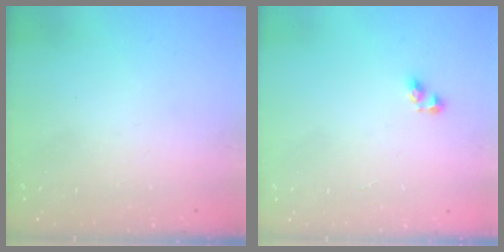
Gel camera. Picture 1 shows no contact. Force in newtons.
{"total": 4.4, "press": 4.4, "slide": 0.1}